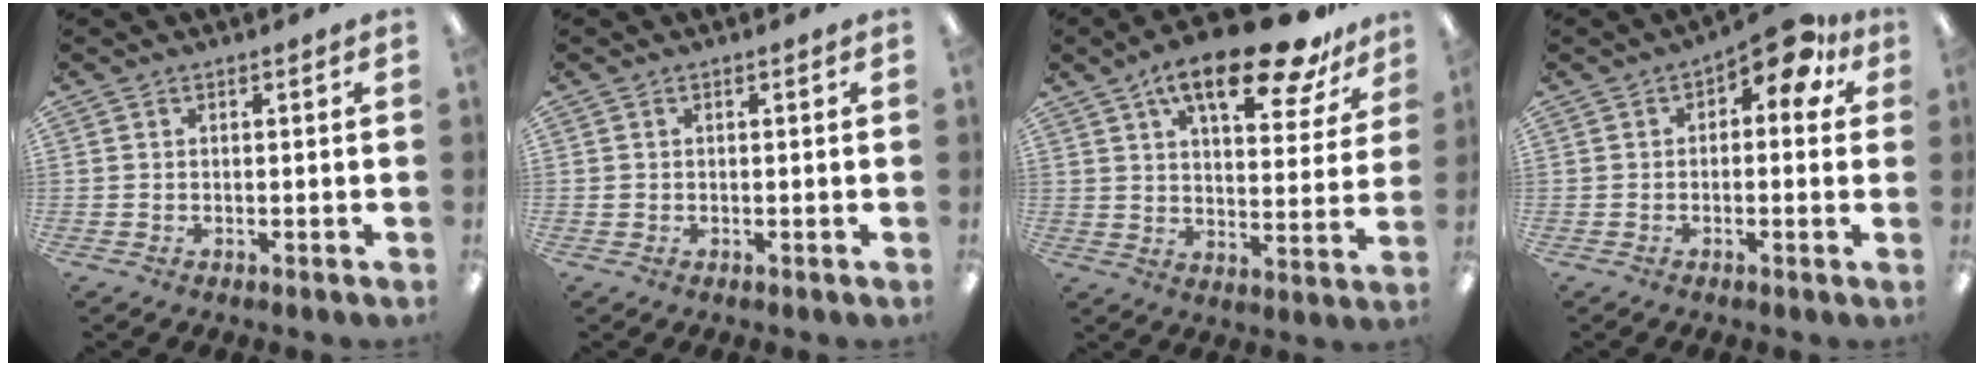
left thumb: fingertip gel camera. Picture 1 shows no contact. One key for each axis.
{"total": 0.5, "fx": 0.2, "fy": 0.5, "fz": 0.1, "tx": -0.002, "ty": 0.005, "tz": 0.001}
{"total": 19.6, "fx": 12.9, "fy": 6.7, "fz": 13.1, "tx": -0.201, "ty": -0.066, "tz": 0.209}
{"total": 8.6, "fx": 4.5, "fy": 3.8, "fz": 6.3, "tx": -0.082, "ty": -0.024, "tz": 0.070}